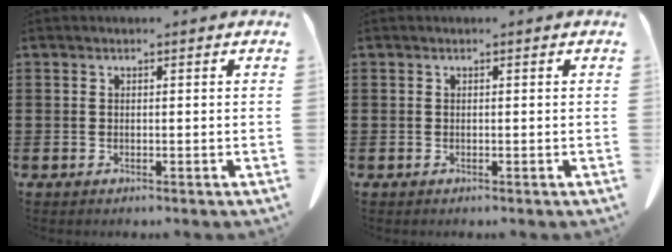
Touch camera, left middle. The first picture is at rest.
{"total": 0.0}